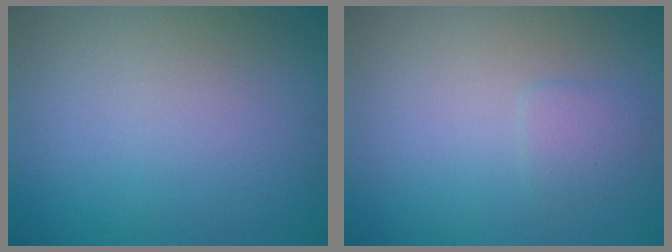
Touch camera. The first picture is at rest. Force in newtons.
{"total": 1.4, "press": 1.3, "slide": 0.3}